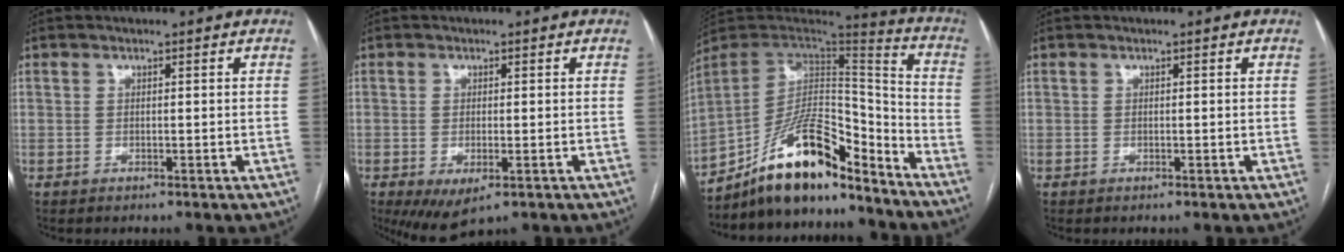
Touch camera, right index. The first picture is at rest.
{"total": 5.3, "force": [-2.5, 2.0, 4.2], "torque": [-0.064, -0.014, -0.029]}
{"total": 17.2, "force": [-13.8, 4.6, 9.2], "torque": [-0.148, 0.039, -0.241]}
{"total": 0.0}